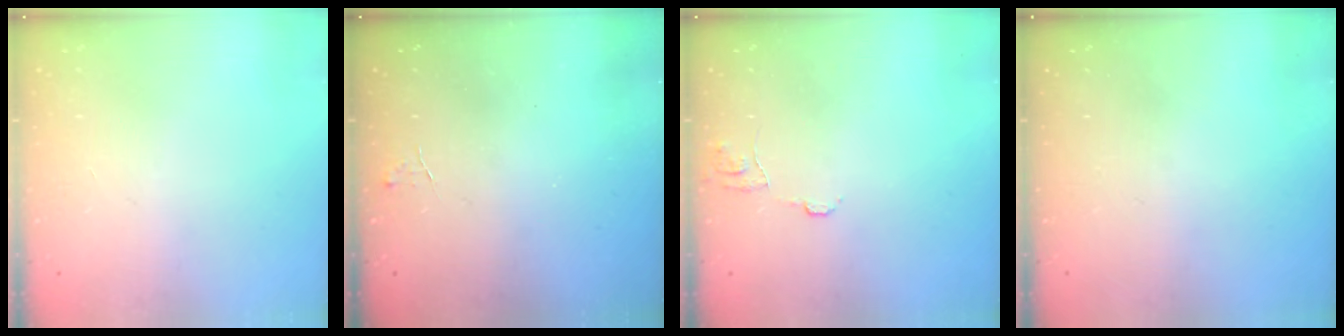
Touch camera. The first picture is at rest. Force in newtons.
{"total": 3.8, "press": 3.8, "slide": 0.4}
{"total": 5.3, "press": 5.2, "slide": 0.4}
{"total": 0.0}